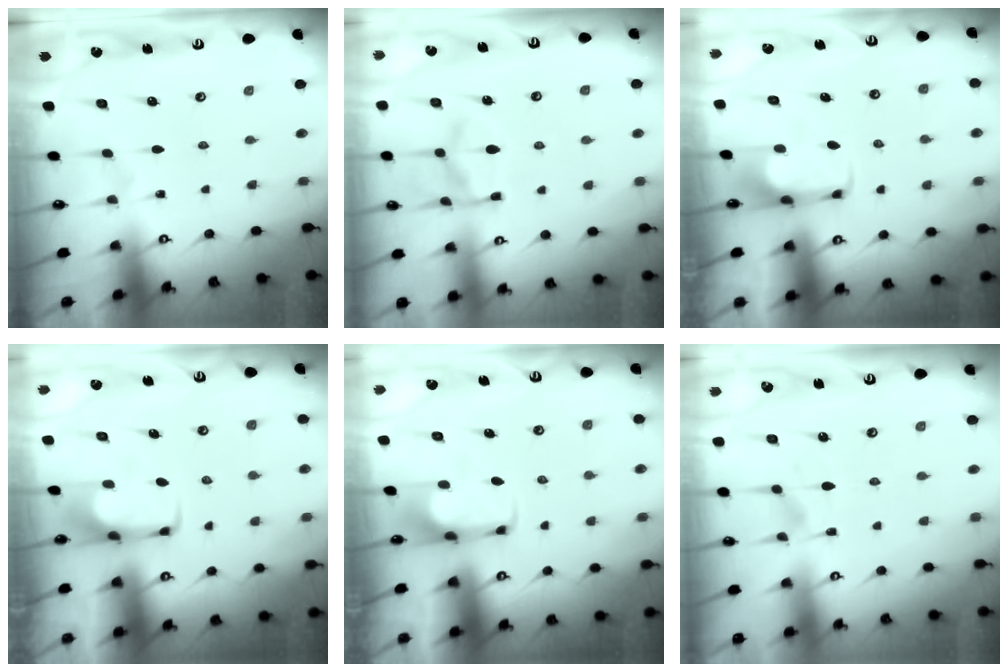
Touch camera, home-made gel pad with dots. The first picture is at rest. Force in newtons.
{"total": 10.5, "press": 10.4, "slide": 1.3}
{"total": 1.9, "press": 1.8, "slide": 0.4}
{"total": 1.7, "press": 1.6, "slide": 0.5}
{"total": 1.9, "press": 1.8, "slide": 0.4}
{"total": 1.4, "press": 0.9, "slide": 1.1}